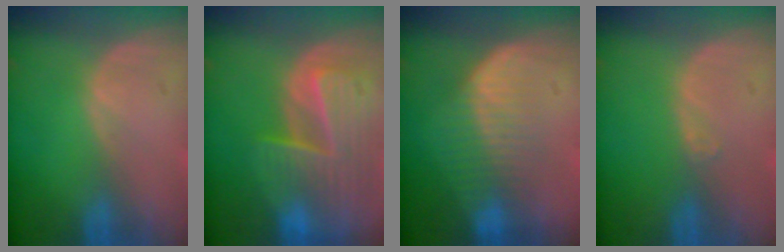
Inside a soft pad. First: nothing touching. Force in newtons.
{"total": 10.1, "press": 8.8, "slide": 5.0}
{"total": 7.1, "press": 6.5, "slide": 2.8}
{"total": 0.6, "press": 0.5, "slide": 0.4}